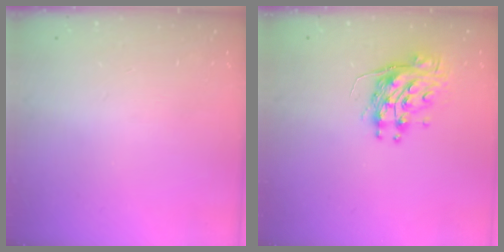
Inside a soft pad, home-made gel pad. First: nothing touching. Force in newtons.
{"total": 10.2, "press": 10.1, "slide": 0.9}